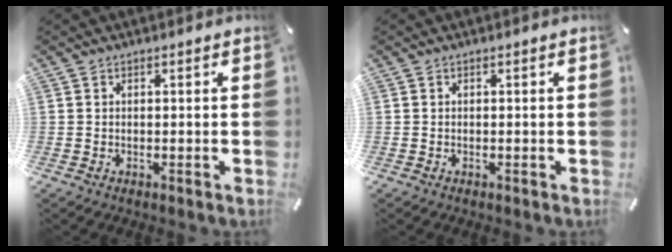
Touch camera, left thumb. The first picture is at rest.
{"total": 0.0}